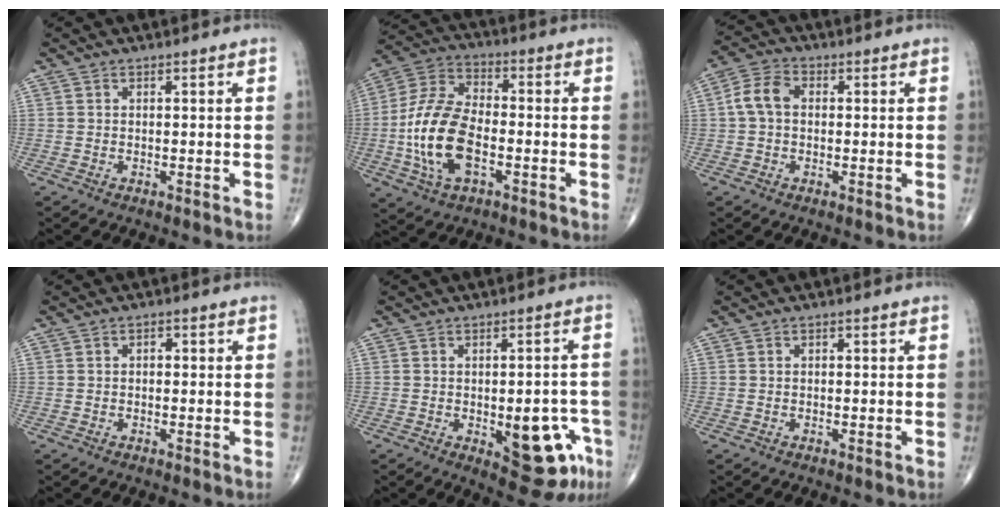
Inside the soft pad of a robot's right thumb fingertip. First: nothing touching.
{"total": 15.6, "force": [-3.5, 8.4, 12.7], "torque": [-0.259, 0.024, -0.067]}
{"total": 6.0, "force": [0.3, 4.2, 4.2], "torque": [-0.082, 0.020, -0.001]}
{"total": 1.4, "force": [0.2, 1.0, 1.0], "torque": [-0.008, 0.004, -0.001]}
{"total": 12.4, "force": [-4.1, 5.6, 10.3], "torque": [-0.090, 0.015, -0.037]}
{"total": 0.6, "force": [0.1, 0.4, 0.5], "torque": [-0.006, 0.001, 0.002]}